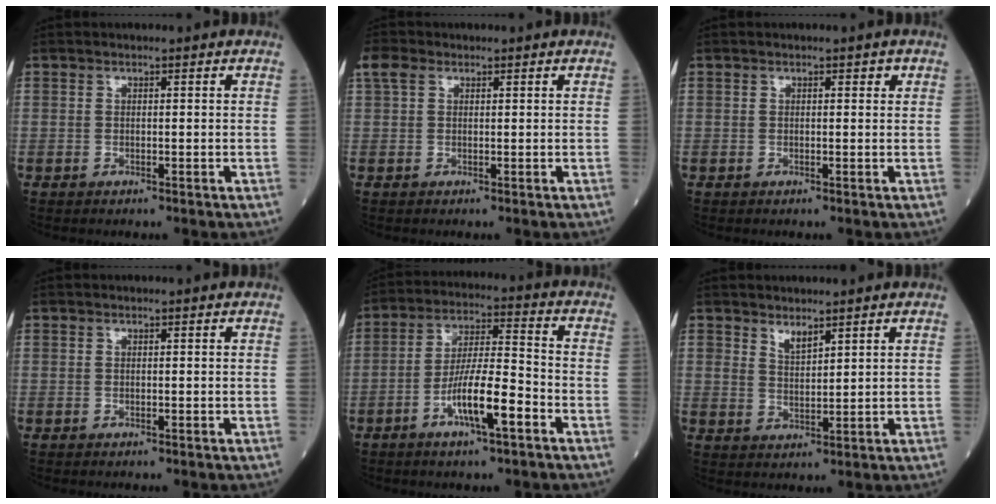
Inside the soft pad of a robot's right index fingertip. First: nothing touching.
{"total": 2.4, "force": [1.1, 1.8, 1.3], "torque": [-0.038, 0.022, 0.022]}
{"total": 0.8, "force": [0.4, 0.4, 0.5], "torque": [-0.002, 0.001, 0.002]}
{"total": 0.0}
{"total": 10.0, "force": [-4.5, 1.3, 8.8], "torque": [-0.159, 0.002, -0.080]}
{"total": 2.6, "force": [2.2, 0.8, 1.2], "torque": [-0.023, -0.013, 0.046]}